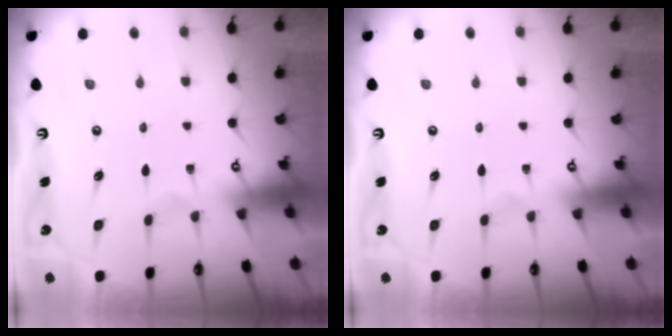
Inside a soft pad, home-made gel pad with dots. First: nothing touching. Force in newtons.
{"total": 0.0}